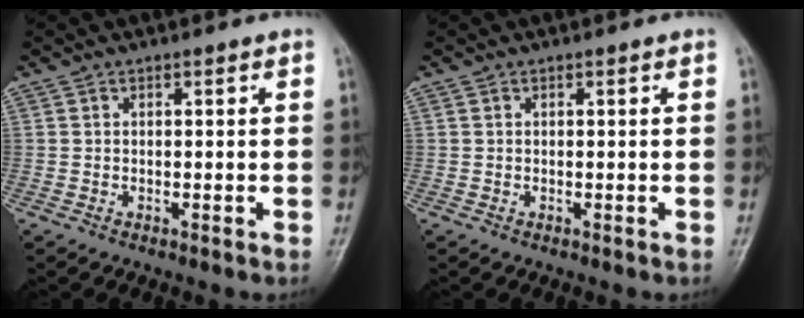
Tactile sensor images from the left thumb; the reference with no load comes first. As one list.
[{"total": 0.0}]